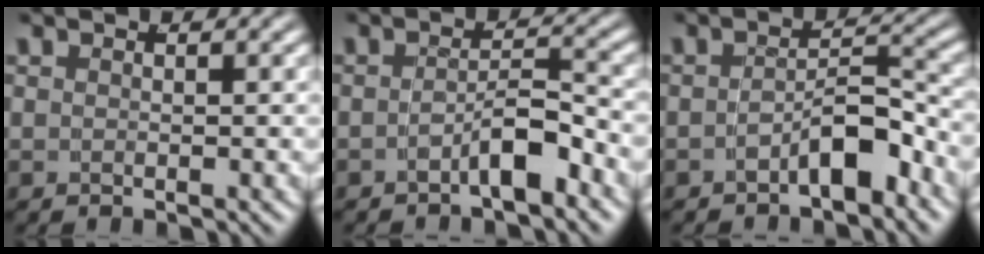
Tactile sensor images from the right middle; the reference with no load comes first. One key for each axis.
{"total": 2.9, "fx": -2.3, "fy": 0.4, "fz": 1.9, "tx": -0.023, "ty": -0.004, "tz": -0.036}
{"total": 3.5, "fx": -2.5, "fy": 0.9, "fz": 2.3, "tx": -0.028, "ty": -0.004, "tz": -0.039}